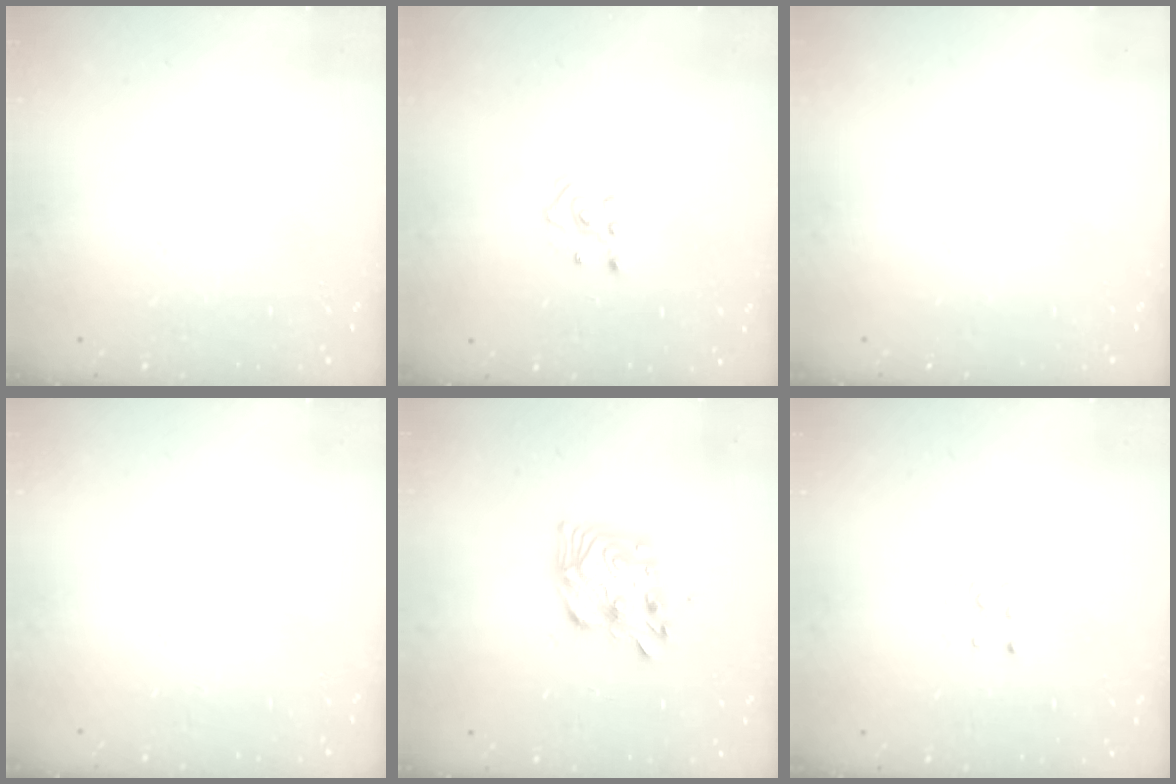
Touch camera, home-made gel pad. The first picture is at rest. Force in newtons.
{"total": 2.0, "press": 1.8, "slide": 0.9}
{"total": 0.0}
{"total": 0.0}
{"total": 10.5, "press": 10.5, "slide": 1.0}
{"total": 2.5, "press": 2.4, "slide": 0.5}